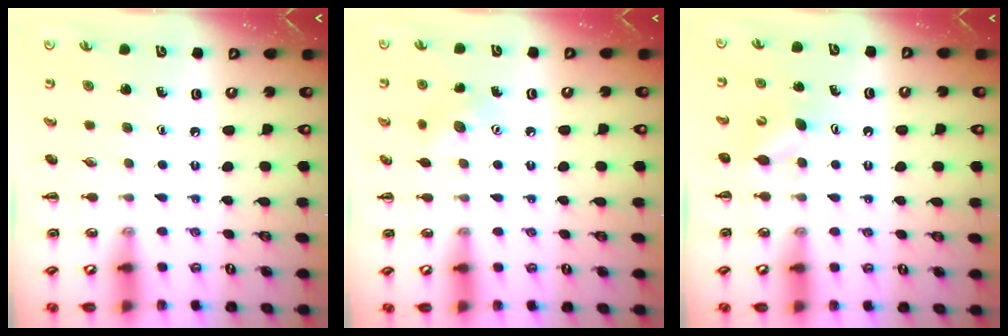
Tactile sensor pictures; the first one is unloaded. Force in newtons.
{"total": 6.9, "press": 6.7, "slide": 1.5}
{"total": 4.5, "press": 4.3, "slide": 1.2}